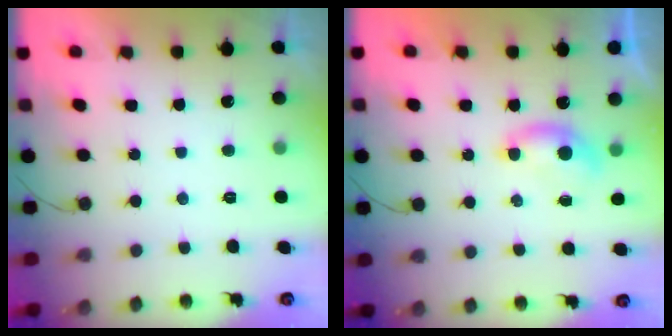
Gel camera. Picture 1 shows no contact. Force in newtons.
{"total": 4.8, "press": 4.7, "slide": 0.6}